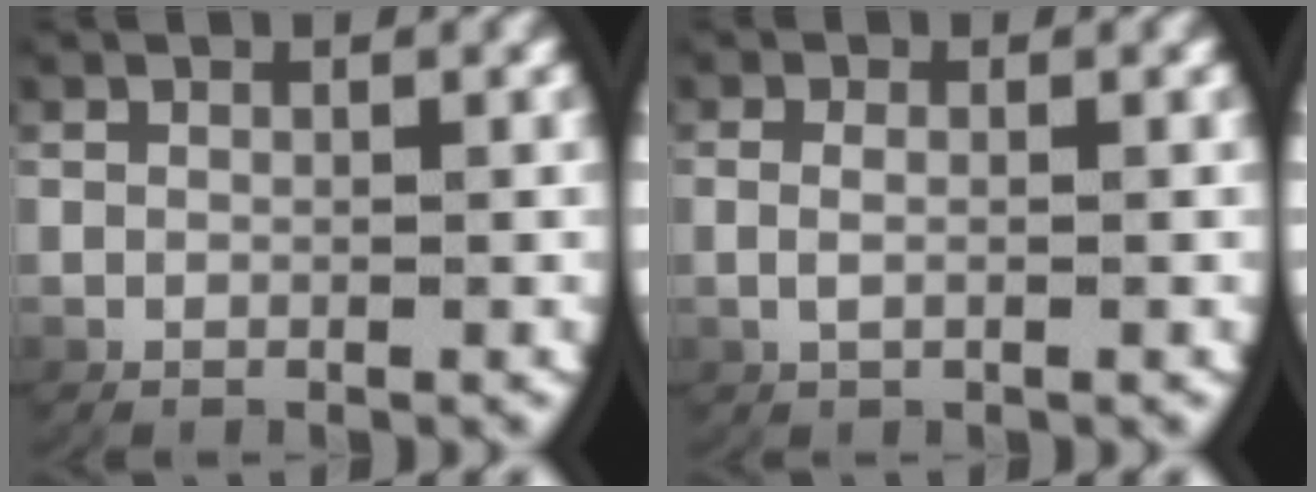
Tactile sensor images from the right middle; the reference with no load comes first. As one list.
[{"total": 1.1, "force": [-0.1, 0.3, 1.1], "torque": [-0.035, -0.007, 0.004]}]